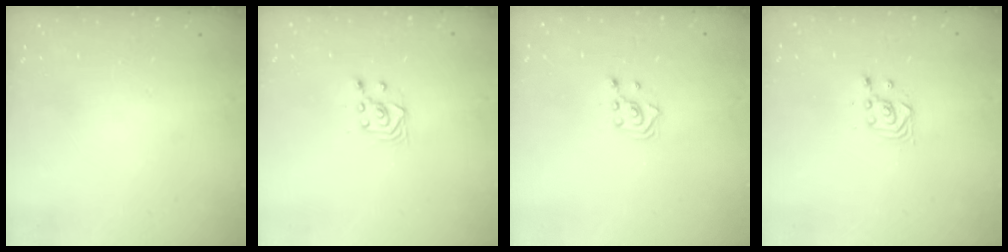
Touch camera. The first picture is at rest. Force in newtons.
{"total": 3.6, "press": 3.2, "slide": 1.6}
{"total": 2.5, "press": 2.3, "slide": 1.0}
{"total": 3.3, "press": 3.2, "slide": 0.4}